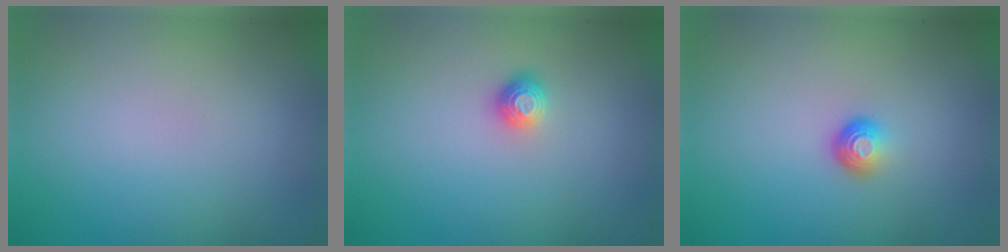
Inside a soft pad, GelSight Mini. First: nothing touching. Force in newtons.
{"total": 1.1, "press": 1.1, "slide": 0.4}
{"total": 1.6, "press": 1.0, "slide": 1.2}